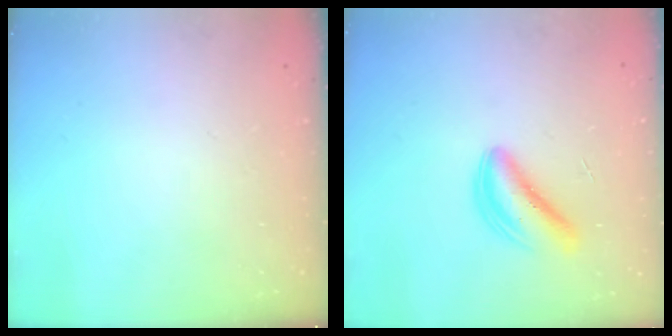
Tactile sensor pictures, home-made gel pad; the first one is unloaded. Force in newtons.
{"total": 4.8, "press": 4.7, "slide": 1.3}